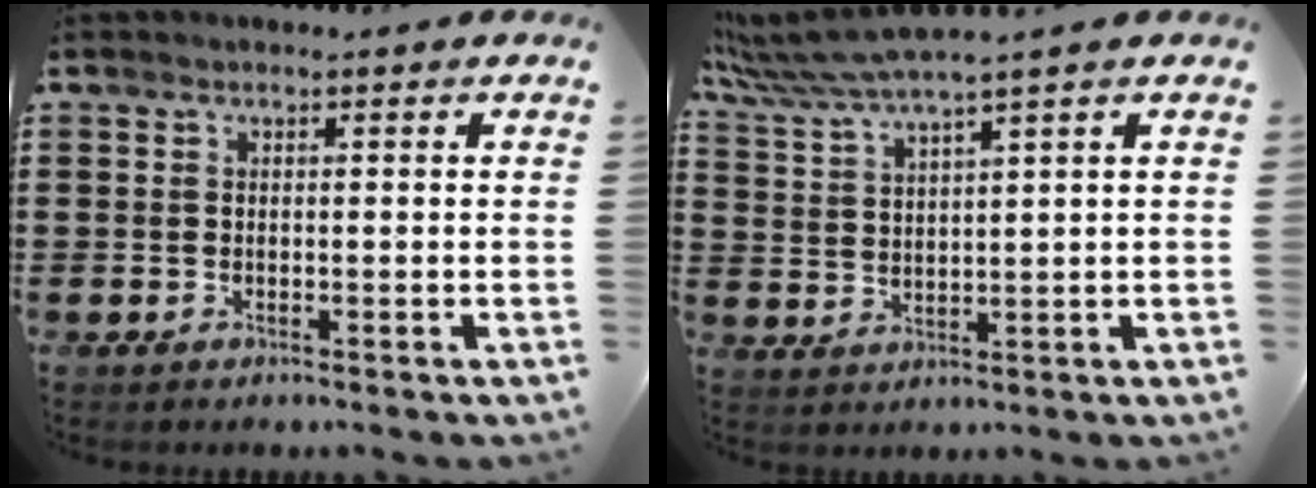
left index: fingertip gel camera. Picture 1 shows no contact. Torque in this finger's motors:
{"motor_torque": [0.70, -0.73, 0.65, 0.21]}